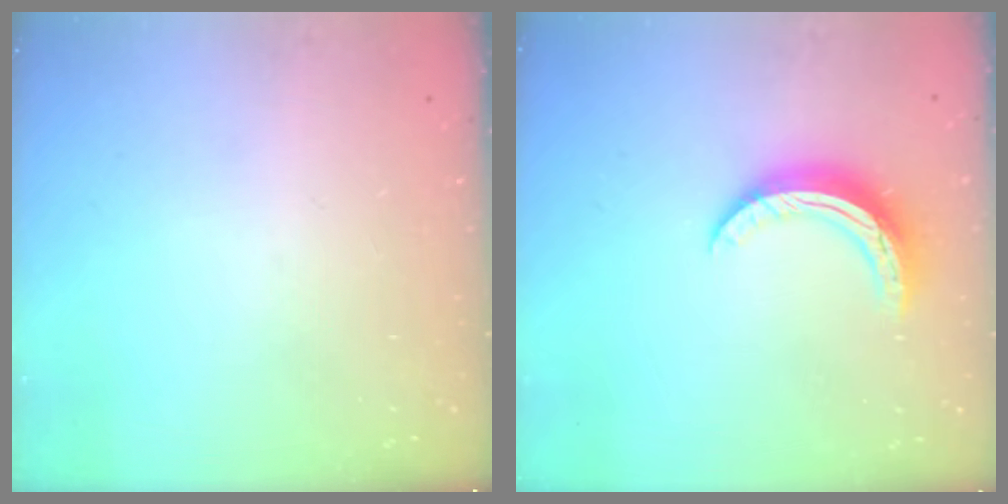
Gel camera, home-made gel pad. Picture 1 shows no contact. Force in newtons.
{"total": 11.0, "press": 11.0, "slide": 0.5}